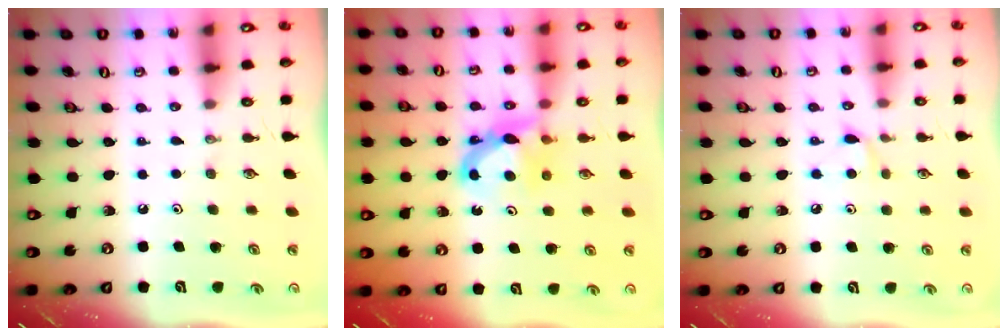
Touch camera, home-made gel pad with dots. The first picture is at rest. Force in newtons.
{"total": 8.0, "press": 8.0, "slide": 0.2}
{"total": 5.7, "press": 5.7, "slide": 0.8}